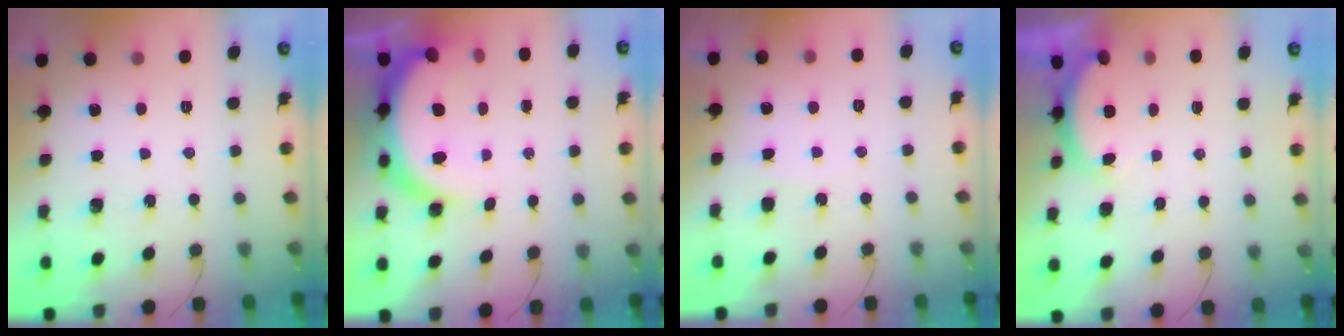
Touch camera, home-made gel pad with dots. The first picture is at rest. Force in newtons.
{"total": 10.3, "press": 10.2, "slide": 1.0}
{"total": 3.7, "press": 3.7, "slide": 0.2}
{"total": 3.0, "press": 2.9, "slide": 0.6}